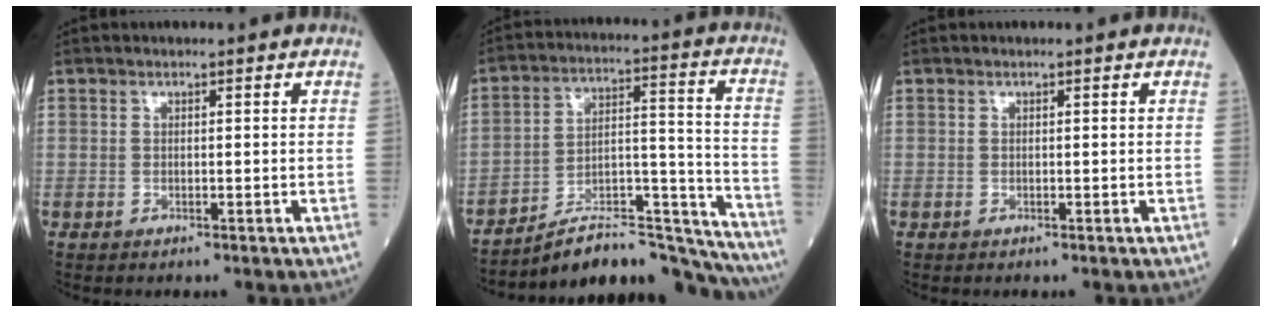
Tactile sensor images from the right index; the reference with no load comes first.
{"total": 18.5, "force": [-17.7, 2.0, 5.0], "torque": [-0.054, 0.057, -0.269]}
{"total": 0.0}